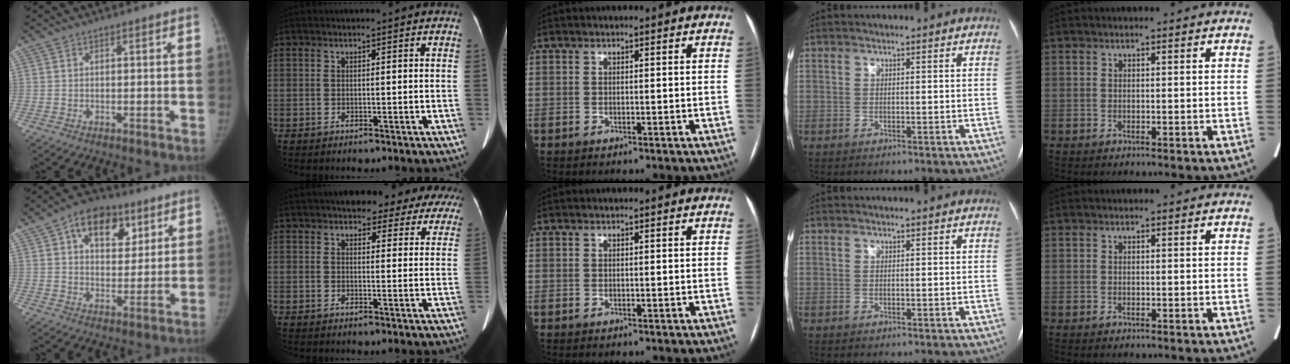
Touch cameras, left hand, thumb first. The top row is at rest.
{"thumb": {"total": 13.2, "force": [6.2, 8.3, 8.2], "torque": [-0.083, -0.013, 0.096]}, "index": {"total": 15.5, "force": [13.5, 5.3, 5.5], "torque": [-0.038, 0.009, 0.139]}}